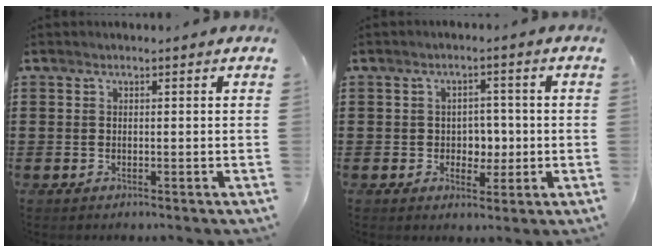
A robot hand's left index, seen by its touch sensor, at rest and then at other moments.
{"total": 3.5, "force": [0.0, 3.0, 1.8], "torque": [-0.031, 0.004, -0.009]}